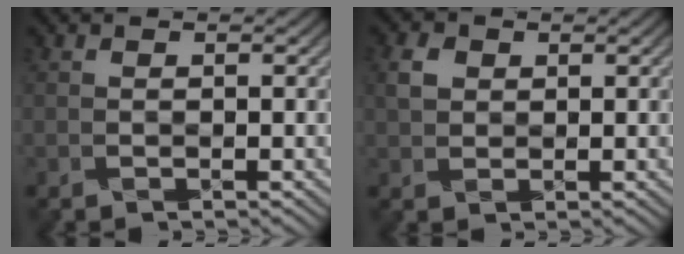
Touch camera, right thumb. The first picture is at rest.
{"total": 2.5, "force": [1.0, 2.1, 1.0], "torque": [-0.024, 0.003, 0.017]}